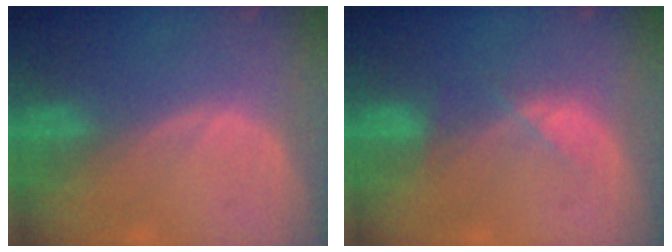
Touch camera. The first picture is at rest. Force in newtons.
{"total": 2.4, "press": 2.3, "slide": 0.5}